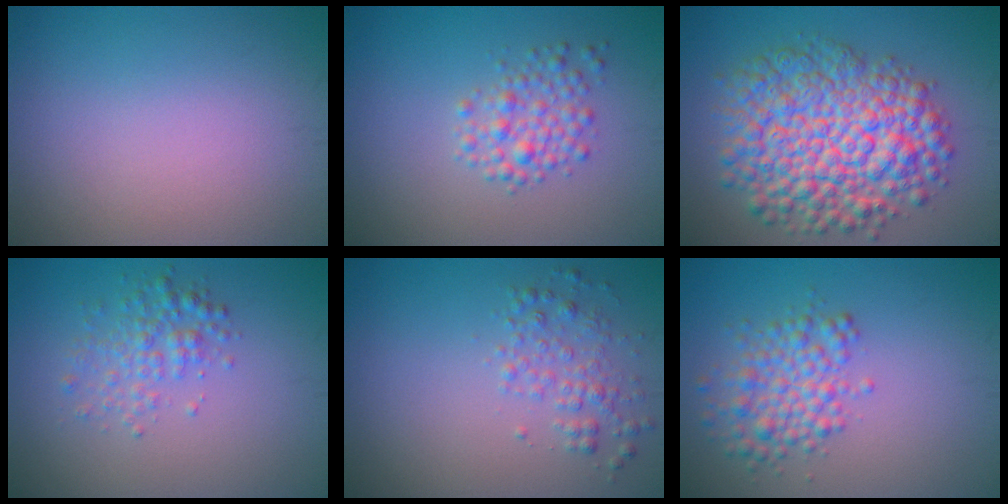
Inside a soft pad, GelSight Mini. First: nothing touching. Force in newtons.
{"total": 2.6, "press": 2.6, "slide": 0.1}
{"total": 10.2, "press": 10.2, "slide": 0.3}
{"total": 2.5, "press": 2.5, "slide": 0.1}
{"total": 2.2, "press": 2.2, "slide": 0.1}
{"total": 3.8, "press": 3.8, "slide": 0.1}